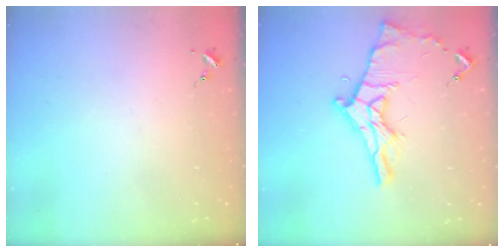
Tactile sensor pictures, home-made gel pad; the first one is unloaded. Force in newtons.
{"total": 15.2, "press": 15.2, "slide": 0.6}